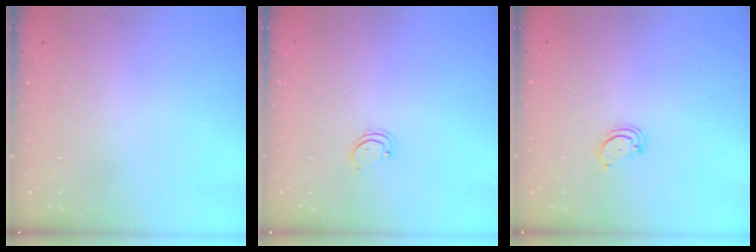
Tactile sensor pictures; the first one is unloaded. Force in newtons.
{"total": 1.9, "press": 1.9, "slide": 0.2}
{"total": 2.1, "press": 2.1, "slide": 0.2}